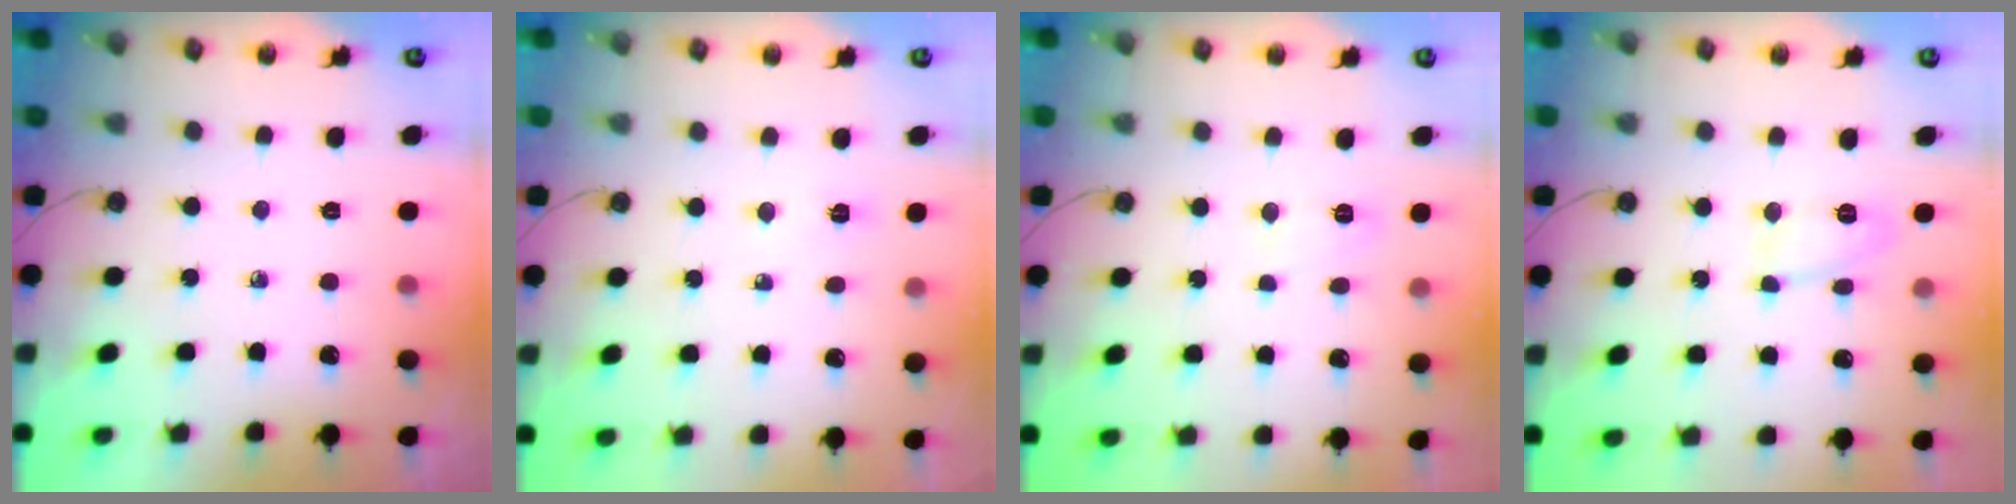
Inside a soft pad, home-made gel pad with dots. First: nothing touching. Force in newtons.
{"total": 2.9, "press": 2.9, "slide": 0.3}
{"total": 4.7, "press": 4.7, "slide": 0.5}
{"total": 8.3, "press": 7.0, "slide": 4.4}